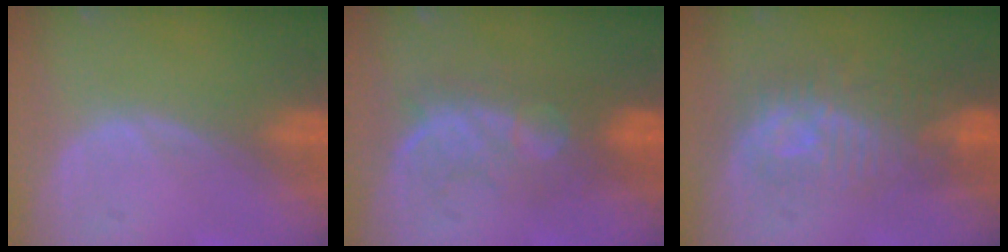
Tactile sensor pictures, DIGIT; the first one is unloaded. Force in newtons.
{"total": 7.7, "press": 7.4, "slide": 2.2}
{"total": 9.7, "press": 8.7, "slide": 4.3}